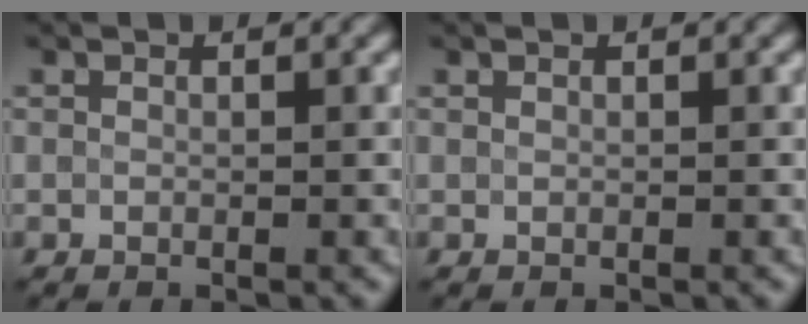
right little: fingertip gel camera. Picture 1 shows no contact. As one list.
[{"total": 0.0}]